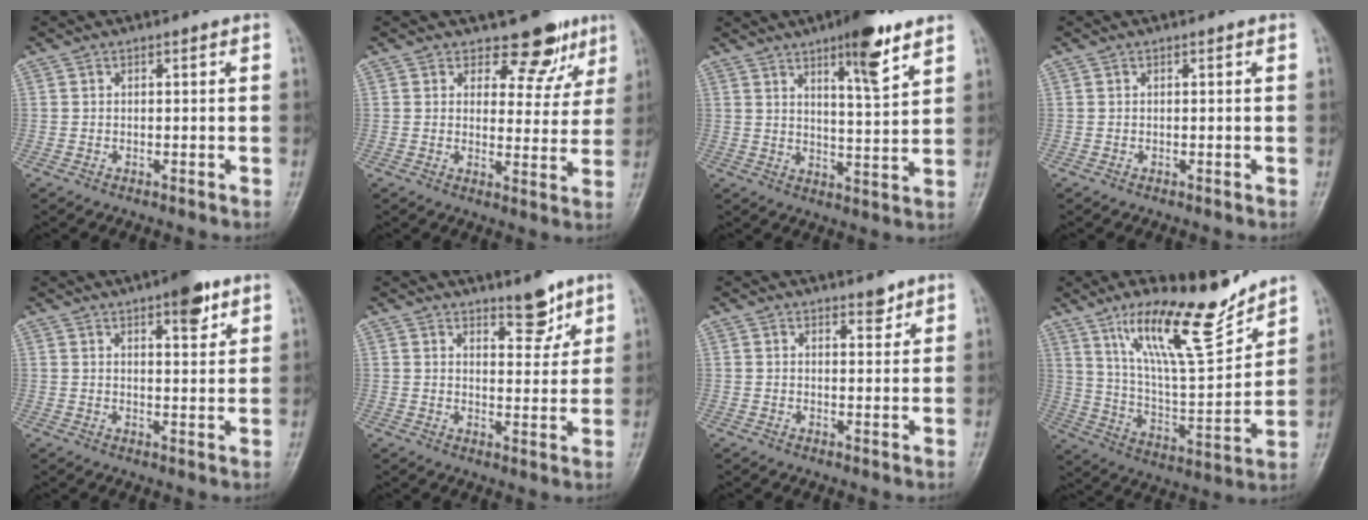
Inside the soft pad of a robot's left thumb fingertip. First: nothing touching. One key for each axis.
{"total": 8.2, "fx": 6.1, "fy": 4.8, "fz": 2.5, "tx": 0.008, "ty": -0.040, "tz": 0.073}
{"total": 10.6, "fx": 6.6, "fy": 2.4, "fz": 7.9, "tx": -0.105, "ty": -0.041, "tz": 0.098}
{"total": 0.0}
{"total": 7.0, "fx": 4.2, "fy": 2.4, "fz": 5.0, "tx": -0.052, "ty": -0.020, "tz": 0.054}
{"total": 5.8, "fx": 4.3, "fy": 2.2, "fz": 3.2, "tx": -0.023, "ty": -0.035, "tz": 0.064}
{"total": 2.7, "fx": 2.2, "fy": 1.1, "fz": 1.2, "tx": -0.005, "ty": -0.016, "tz": 0.033}
{"total": 18.6, "fx": 13.3, "fy": 4.5, "fz": 12.2, "tx": -0.170, "ty": -0.082, "tz": 0.237}